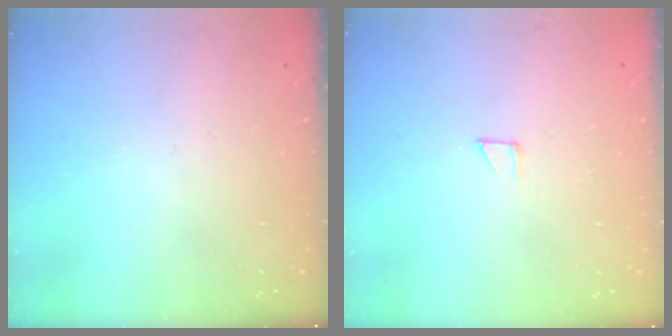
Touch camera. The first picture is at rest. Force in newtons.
{"total": 2.1, "press": 2.1, "slide": 0.1}